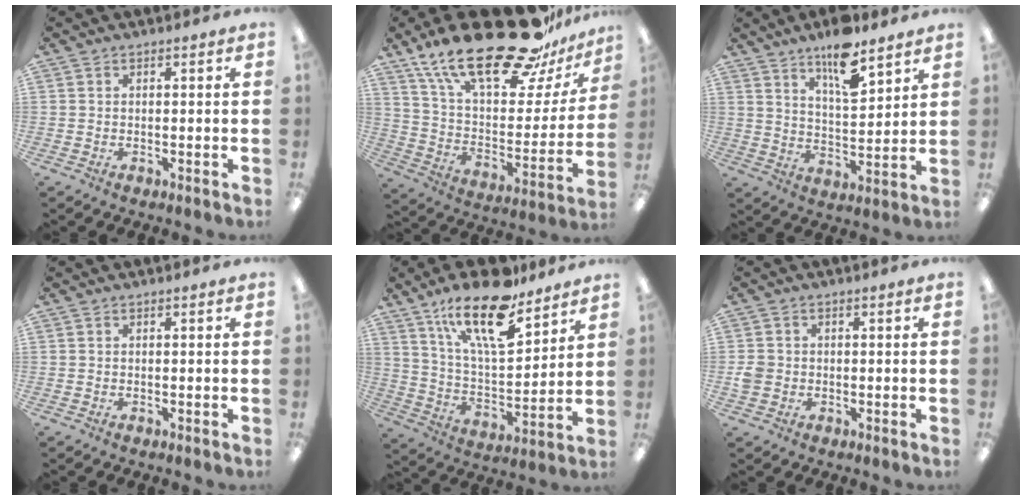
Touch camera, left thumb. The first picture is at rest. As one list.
[{"total": 27.8, "force": [20.4, 9.3, 16.5], "torque": [-0.276, -0.129, 0.345]}, {"total": 12.4, "force": [9.1, 4.0, 7.4], "torque": [-0.111, -0.055, 0.153]}, {"total": 0.0}, {"total": 20.6, "force": [14.0, 7.8, 13.0], "torque": [-0.212, -0.084, 0.238]}, {"total": 3.0, "force": [-0.5, 2.8, 0.9], "torque": [-0.008, 0.002, -0.012]}]